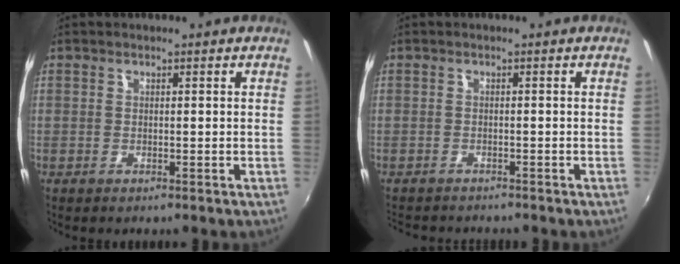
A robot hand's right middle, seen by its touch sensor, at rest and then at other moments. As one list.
[{"total": 4.3, "force": [-4.1, 0.7, 1.1], "torque": [-0.033, -0.018, -0.064]}]